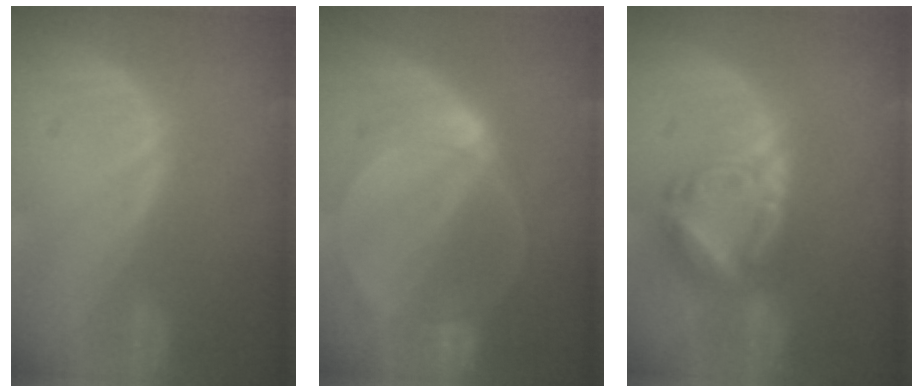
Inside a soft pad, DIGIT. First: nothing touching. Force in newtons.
{"total": 6.1, "press": 5.7, "slide": 2.2}
{"total": 8.2, "press": 7.1, "slide": 4.1}